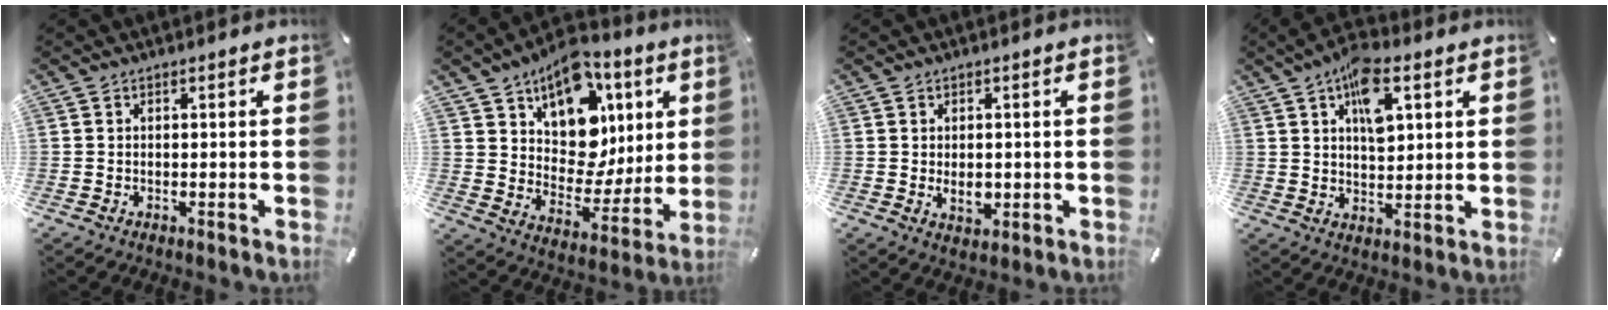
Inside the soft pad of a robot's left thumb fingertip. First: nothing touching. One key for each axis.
{"total": 16.4, "fx": 8.7, "fy": 11.3, "fz": 8.1, "tx": -0.117, "ty": -0.069, "tz": 0.158}
{"total": 3.8, "fx": -0.3, "fy": 2.7, "fz": 2.7, "tx": -0.040, "ty": -0.005, "tz": -0.008}
{"total": 10.5, "fx": 4.7, "fy": 5.4, "fz": 7.8, "tx": -0.120, "ty": -0.008, "tz": 0.080}